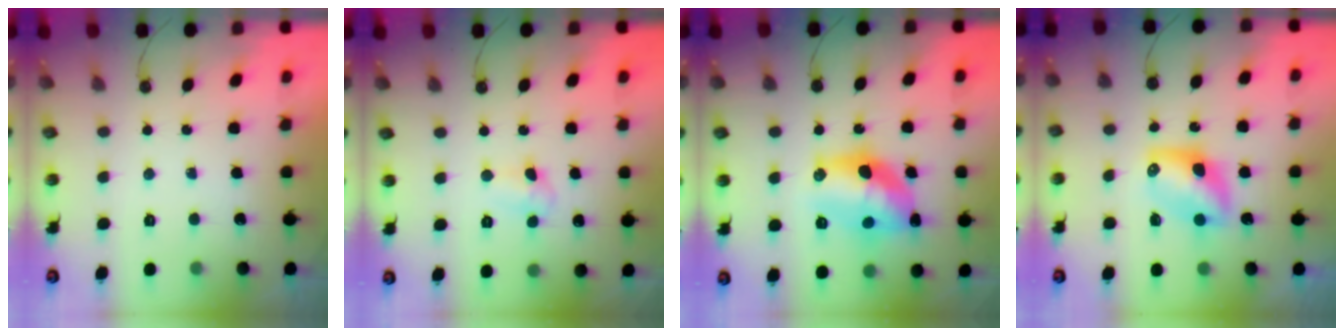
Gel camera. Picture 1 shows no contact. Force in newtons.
{"total": 3.8, "press": 3.7, "slide": 0.6}
{"total": 14.5, "press": 14.5, "slide": 0.7}
{"total": 7.9, "press": 7.9, "slide": 0.4}